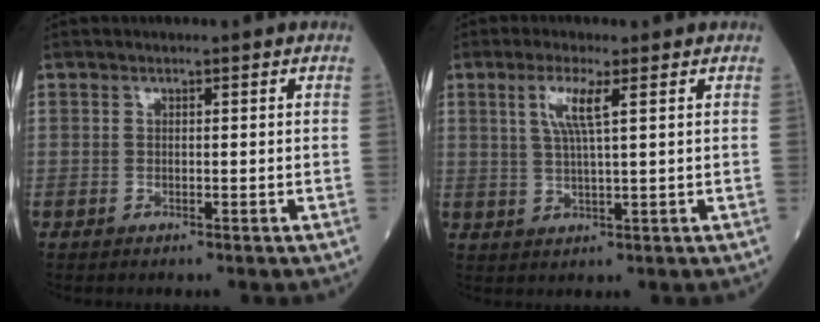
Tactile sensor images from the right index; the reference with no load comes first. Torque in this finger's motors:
{"motor_torque": [0.67, 0.29, 0.39, 0.11]}